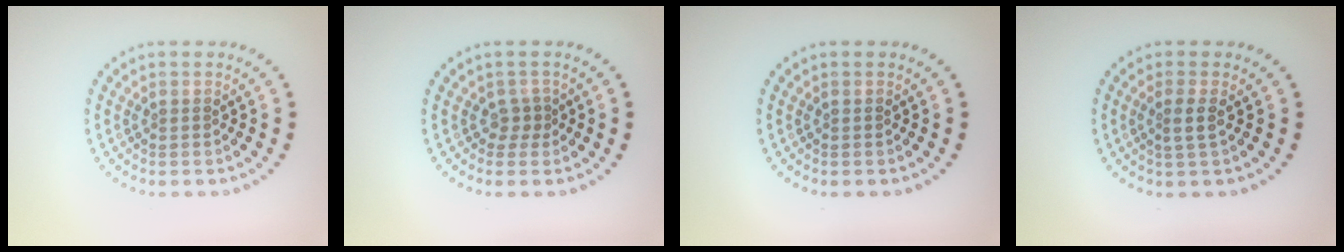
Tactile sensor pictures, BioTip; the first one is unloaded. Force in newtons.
{"total": 1.2, "press": 0.8, "slide": 0.8}
{"total": 0.0}
{"total": 1.4, "press": 1.1, "slide": 0.9}